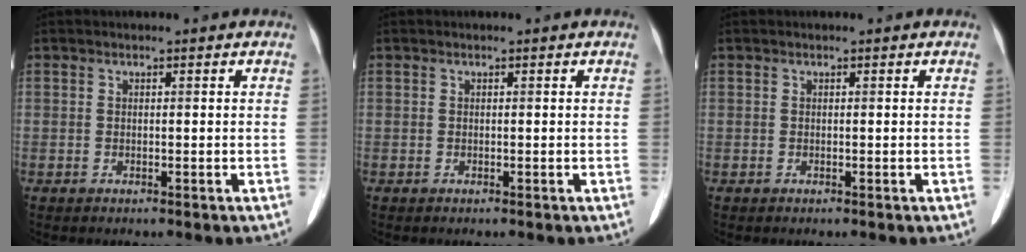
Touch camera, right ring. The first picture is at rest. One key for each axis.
{"total": 0.0}
{"total": 0.0}